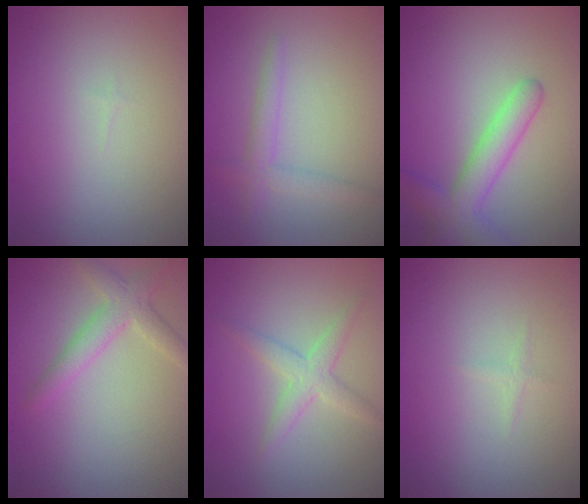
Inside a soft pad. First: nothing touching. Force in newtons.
{"total": 1.3, "press": 1.3, "slide": 0.1}
{"total": 4.0, "press": 4.0, "slide": 0.3}
{"total": 3.0, "press": 3.0, "slide": 0.1}
{"total": 2.6, "press": 2.6, "slide": 0.2}
{"total": 0.6, "press": 0.6, "slide": 0.0}